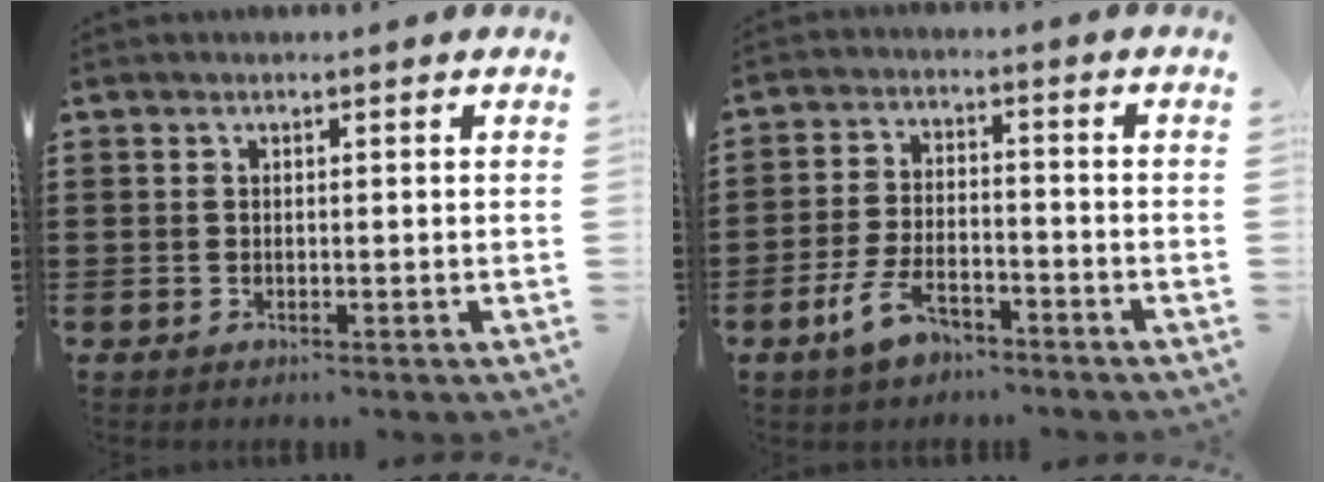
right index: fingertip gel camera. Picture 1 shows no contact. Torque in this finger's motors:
{"motor_torque": [0.92, 1.22, 0.13, 0.08]}